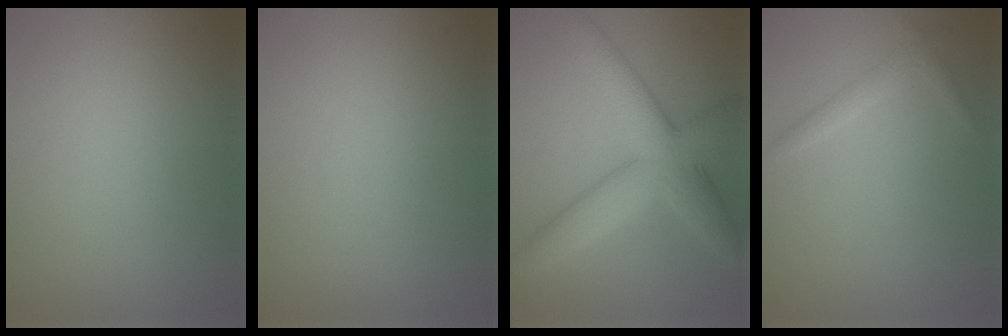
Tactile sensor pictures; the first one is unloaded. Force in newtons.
{"total": 0.0}
{"total": 7.7, "press": 7.7, "slide": 0.1}
{"total": 1.3, "press": 1.3, "slide": 0.1}